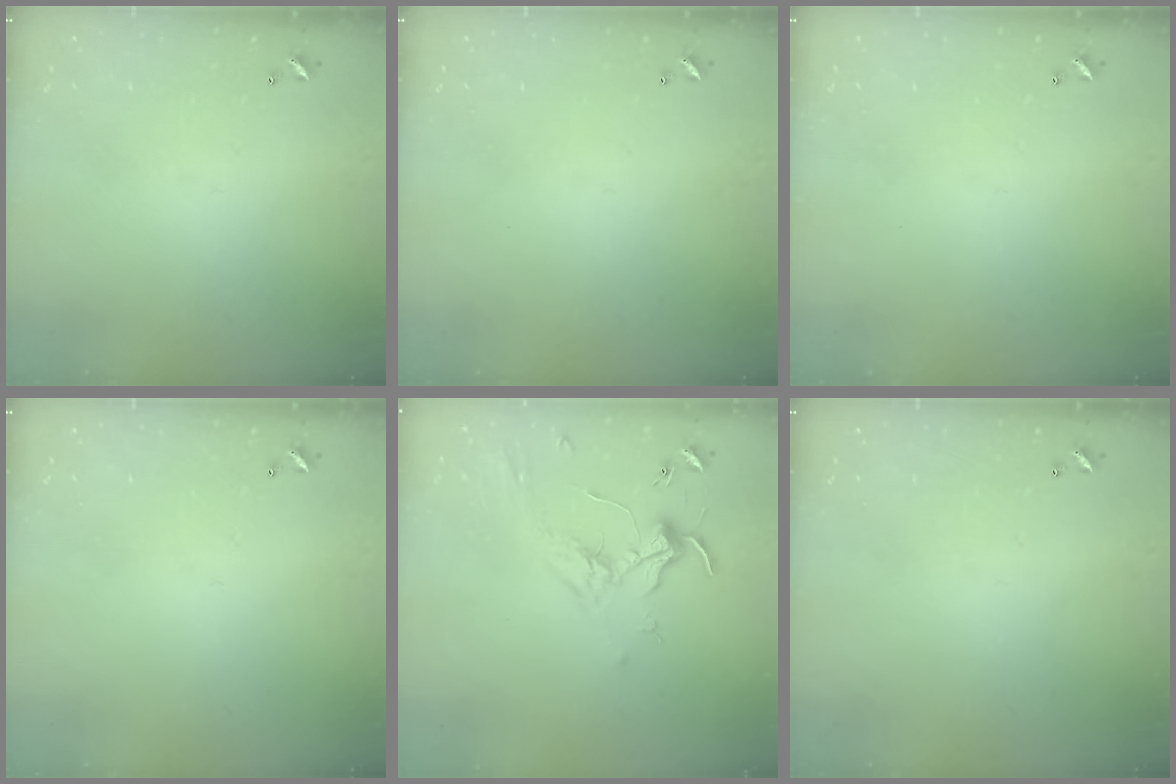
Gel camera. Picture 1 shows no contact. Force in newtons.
{"total": 0.0}
{"total": 0.0}
{"total": 0.0}
{"total": 1.7, "press": 1.5, "slide": 0.7}
{"total": 0.0}